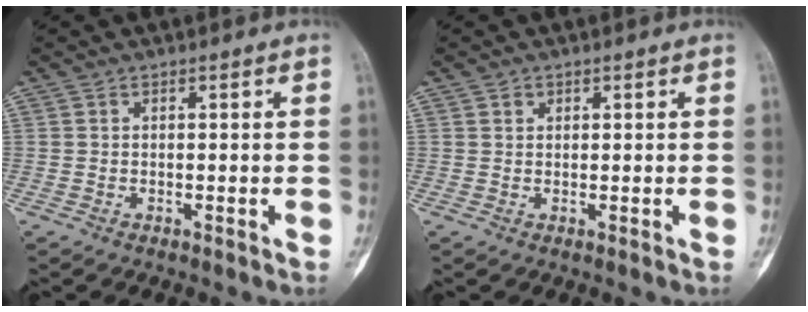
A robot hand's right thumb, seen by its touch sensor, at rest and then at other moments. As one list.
[{"total": 1.0, "force": [0.5, 0.8, 0.2], "torque": [0.004, -0.001, 0.008]}]